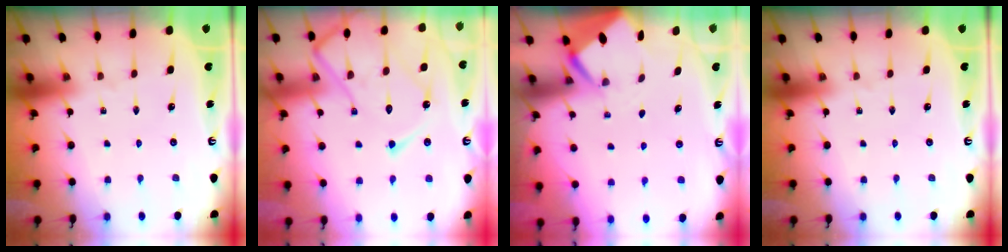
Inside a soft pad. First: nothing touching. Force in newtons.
{"total": 15.3, "press": 15.2, "slide": 1.2}
{"total": 2.7, "press": 2.7, "slide": 0.3}
{"total": 0.0}